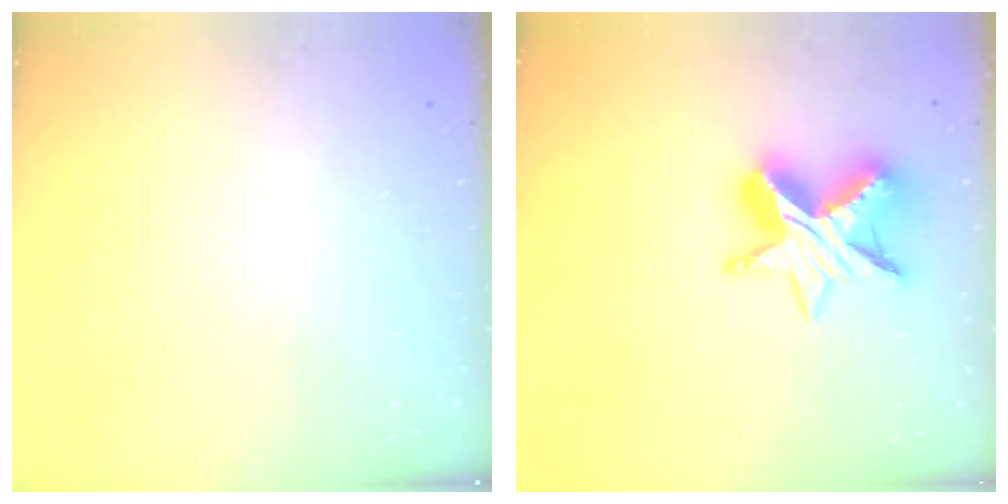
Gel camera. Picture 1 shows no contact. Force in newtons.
{"total": 12.9, "press": 12.9, "slide": 0.8}